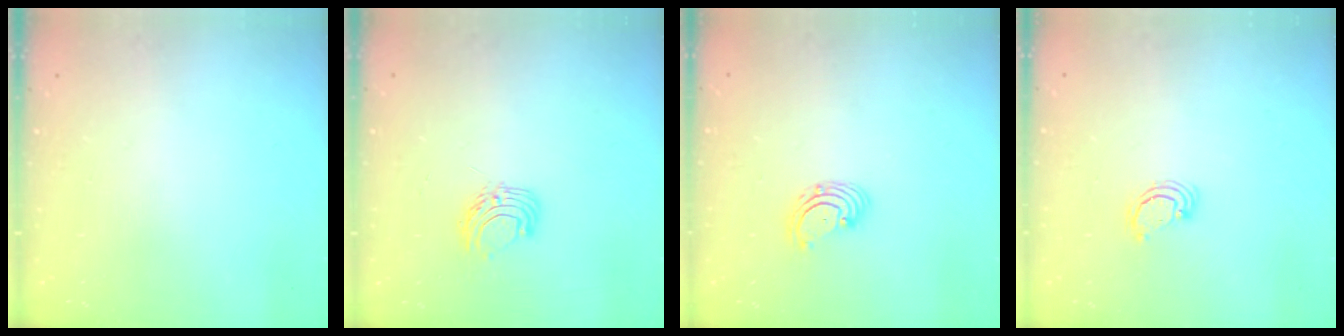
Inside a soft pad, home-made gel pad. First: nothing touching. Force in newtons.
{"total": 6.9, "press": 6.9, "slide": 0.6}
{"total": 2.9, "press": 2.9, "slide": 0.1}
{"total": 2.6, "press": 2.5, "slide": 0.2}